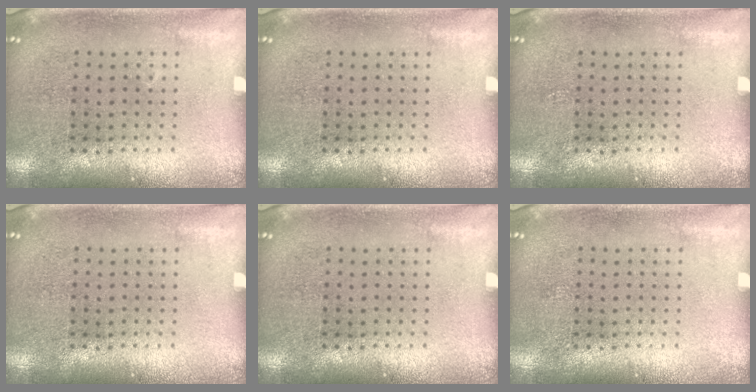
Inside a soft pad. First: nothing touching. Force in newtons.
{"total": 0.0}
{"total": 0.0}
{"total": 0.0}
{"total": 0.0}
{"total": 0.0}